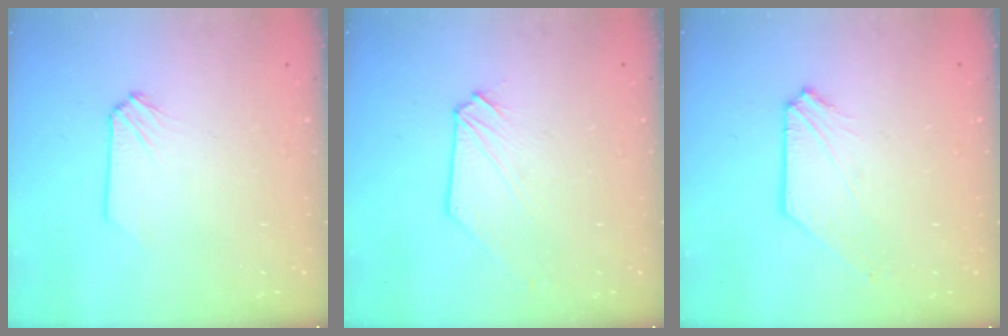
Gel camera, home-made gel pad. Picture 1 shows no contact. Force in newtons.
{"total": 0.5, "press": 0.5, "slide": 0.0}
{"total": 1.0, "press": 1.0, "slide": 0.1}